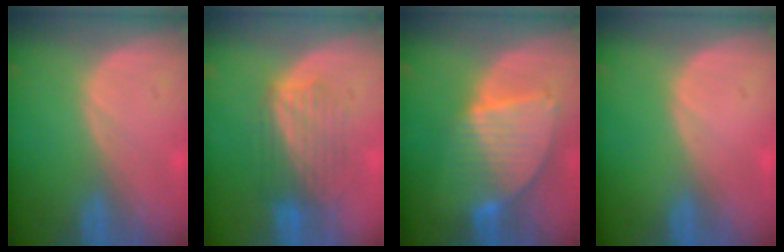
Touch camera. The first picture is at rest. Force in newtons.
{"total": 6.3, "press": 6.3, "slide": 0.6}
{"total": 8.6, "press": 7.5, "slide": 4.2}
{"total": 0.0}